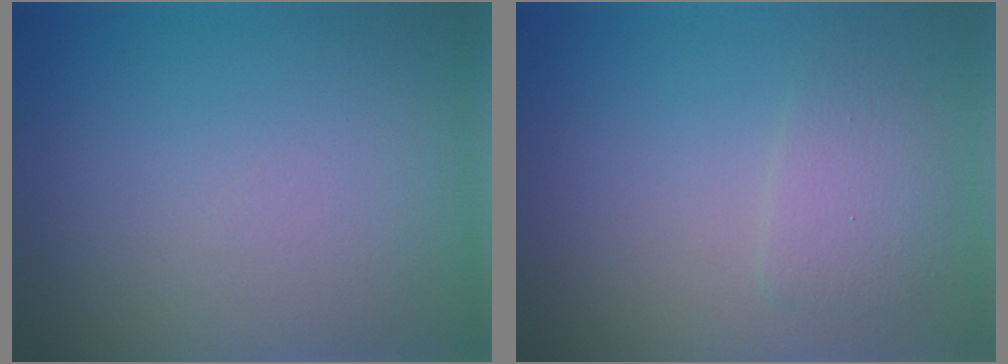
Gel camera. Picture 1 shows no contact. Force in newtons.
{"total": 2.0, "press": 2.0, "slide": 0.1}